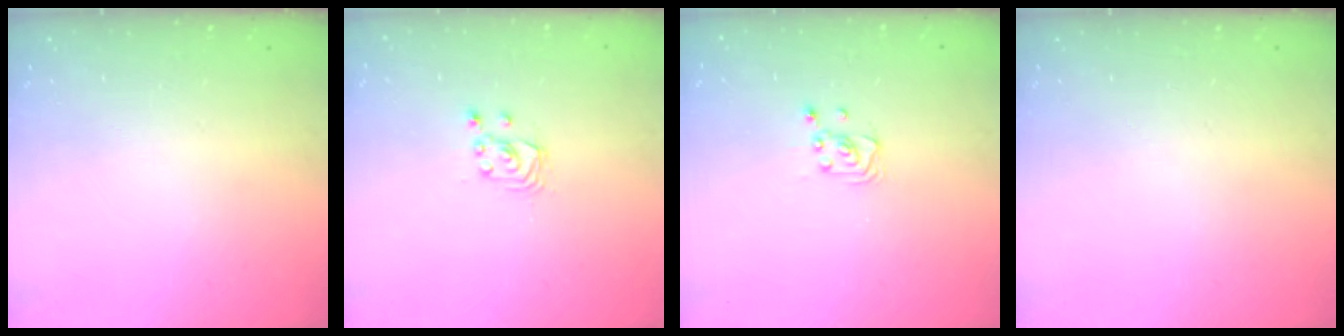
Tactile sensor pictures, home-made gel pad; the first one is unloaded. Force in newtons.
{"total": 2.5, "press": 2.5, "slide": 0.3}
{"total": 2.6, "press": 2.6, "slide": 0.3}
{"total": 0.0}